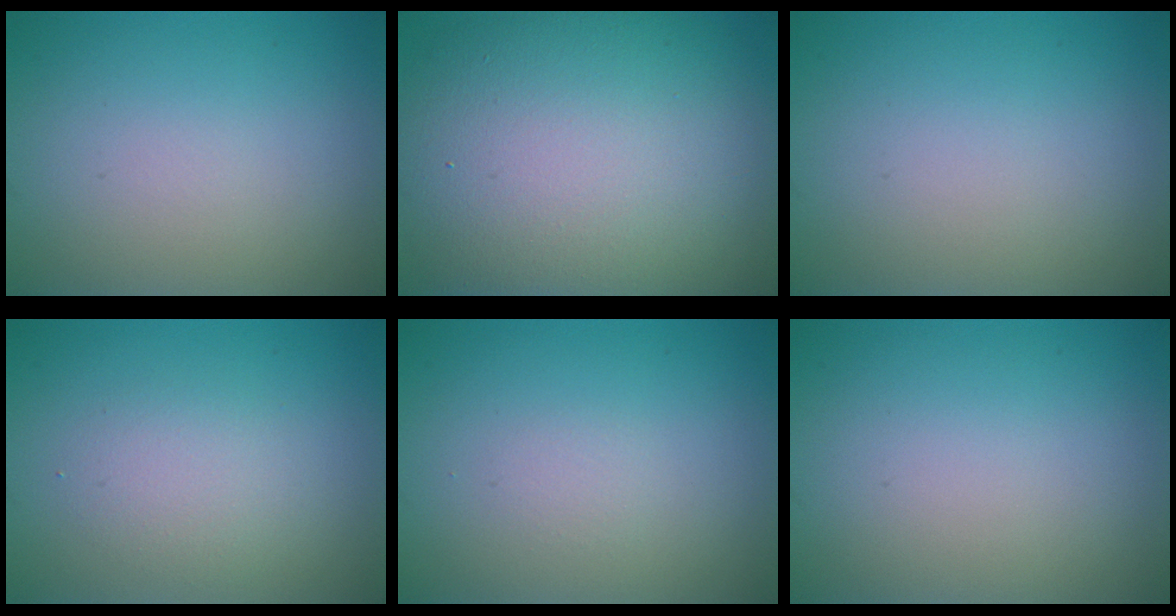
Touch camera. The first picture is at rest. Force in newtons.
{"total": 15.2, "press": 15.2, "slide": 1.1}
{"total": 0.0}
{"total": 2.1, "press": 2.1, "slide": 0.2}
{"total": 0.0}
{"total": 0.0}